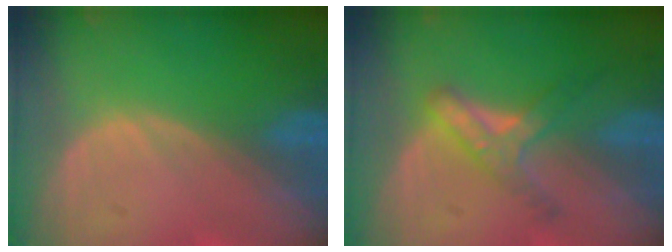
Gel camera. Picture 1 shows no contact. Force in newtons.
{"total": 5.1, "press": 5.1, "slide": 0.4}